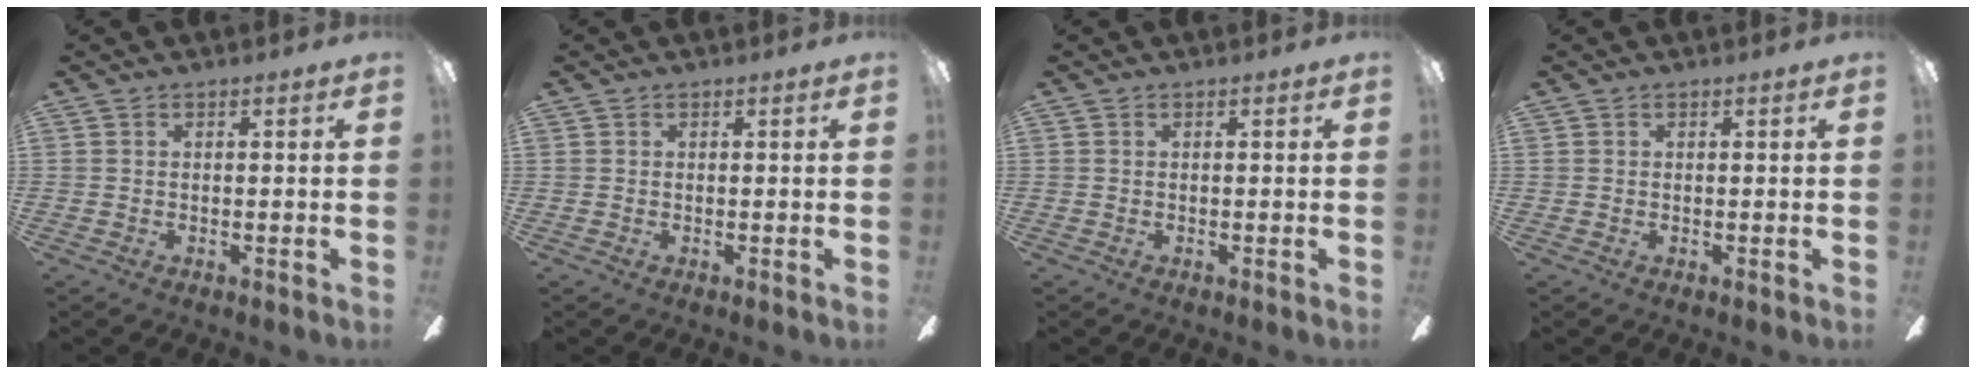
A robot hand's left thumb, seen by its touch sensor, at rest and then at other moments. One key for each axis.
{"total": 0.0}
{"total": 0.0}
{"total": 0.0}